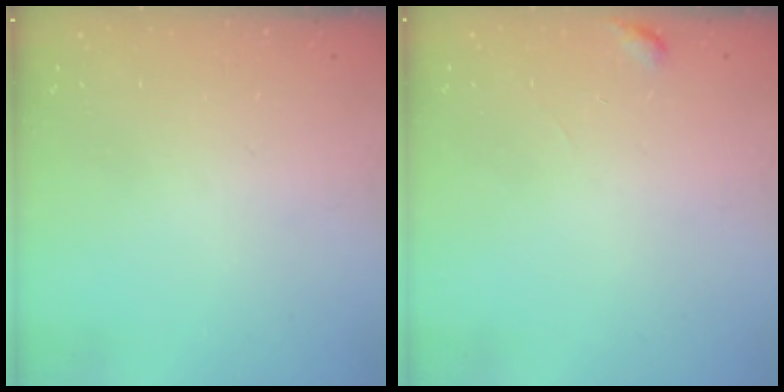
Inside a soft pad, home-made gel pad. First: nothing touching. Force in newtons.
{"total": 2.6, "press": 2.5, "slide": 0.3}